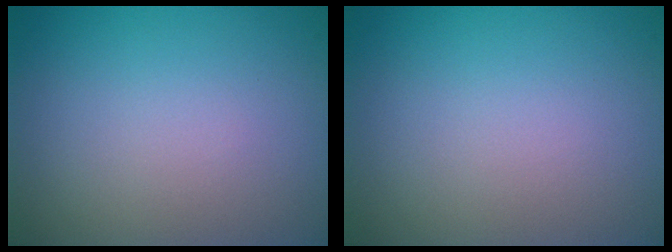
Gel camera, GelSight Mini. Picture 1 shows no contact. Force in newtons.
{"total": 0.0}